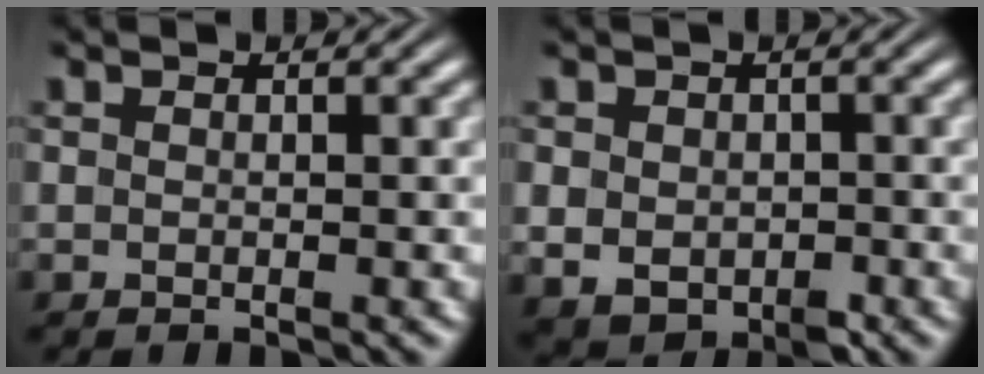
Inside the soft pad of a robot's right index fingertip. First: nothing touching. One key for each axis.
{"total": 4.9, "fx": -1.5, "fy": 3.9, "fz": 2.6, "tx": -0.064, "ty": -0.036, "tz": -0.004}